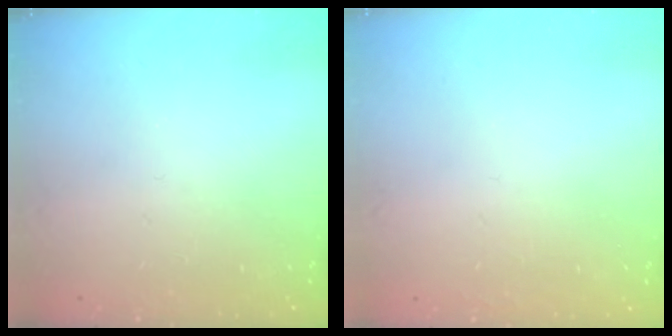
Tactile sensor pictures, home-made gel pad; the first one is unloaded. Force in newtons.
{"total": 1.5, "press": 1.5, "slide": 0.1}